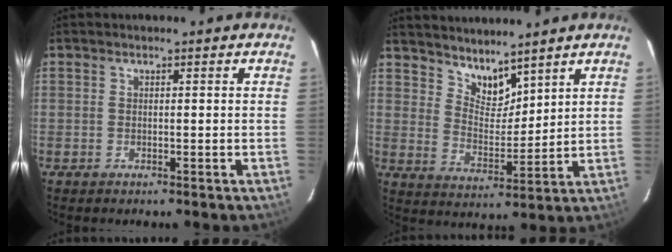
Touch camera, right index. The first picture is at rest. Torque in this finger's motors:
{"motor_torque": [-0.08, 0.29, 0.01, 0.00]}